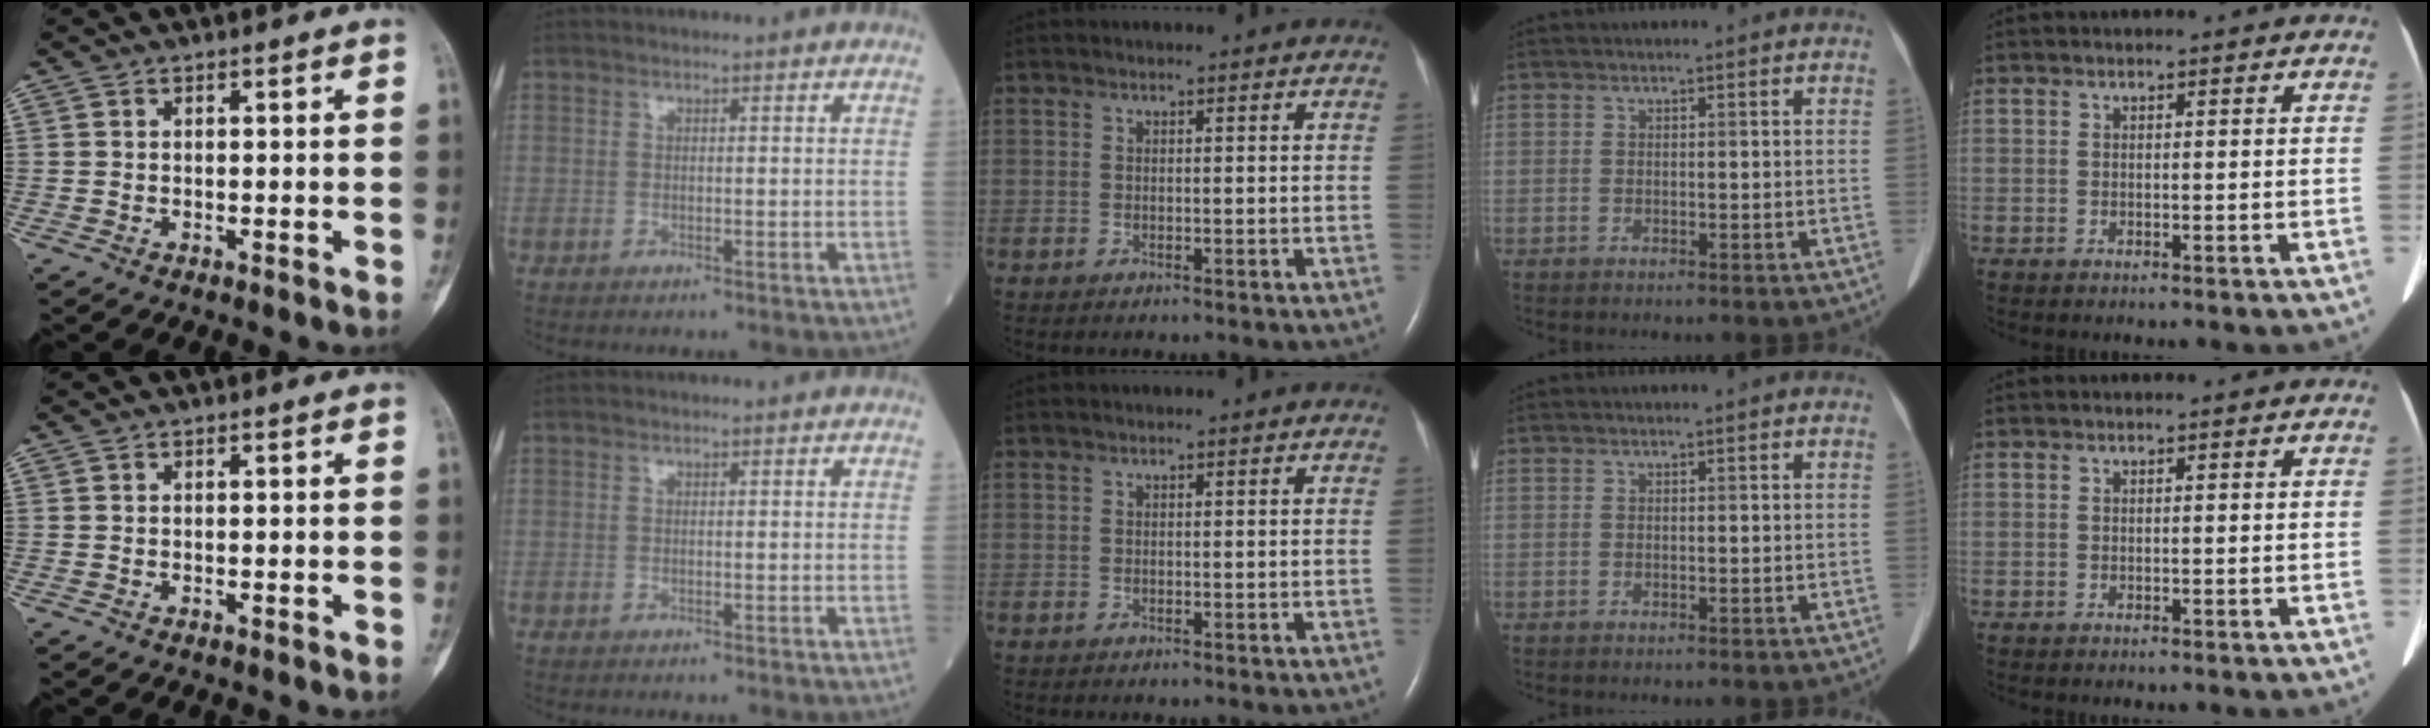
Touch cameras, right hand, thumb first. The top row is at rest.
{}